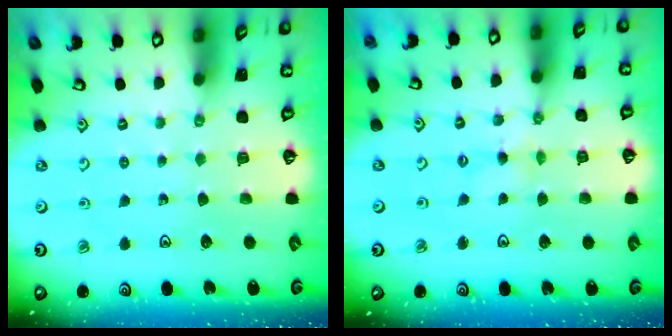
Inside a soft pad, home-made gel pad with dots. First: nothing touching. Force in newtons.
{"total": 1.6, "press": 1.6, "slide": 0.4}